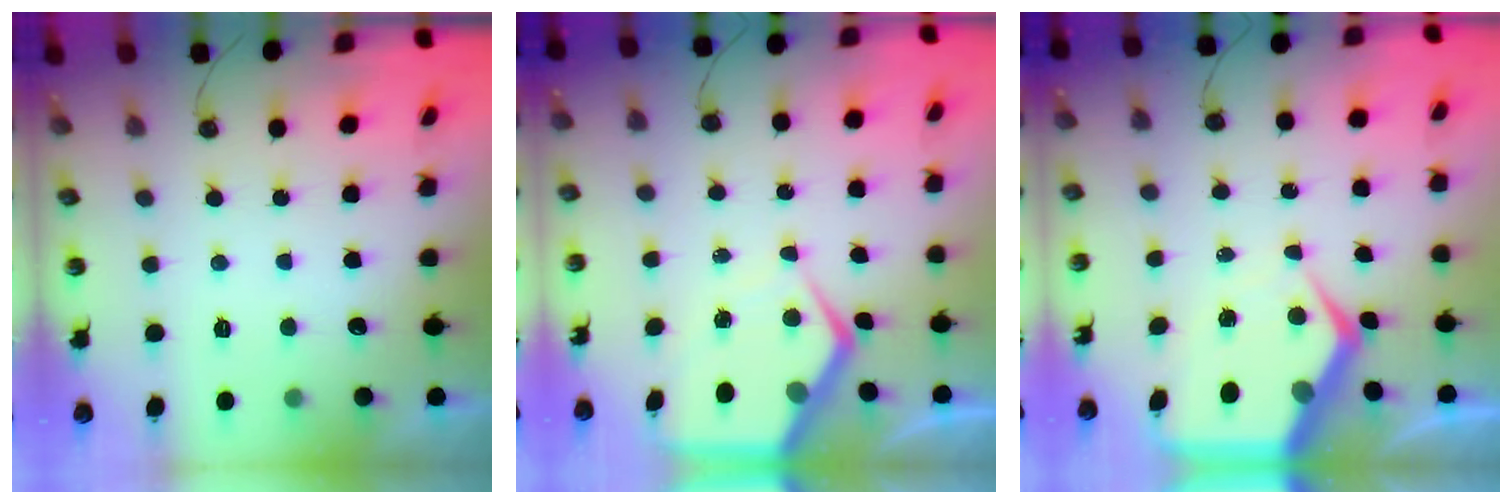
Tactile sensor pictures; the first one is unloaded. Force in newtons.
{"total": 9.0, "press": 8.9, "slide": 1.1}
{"total": 10.0, "press": 9.9, "slide": 0.9}